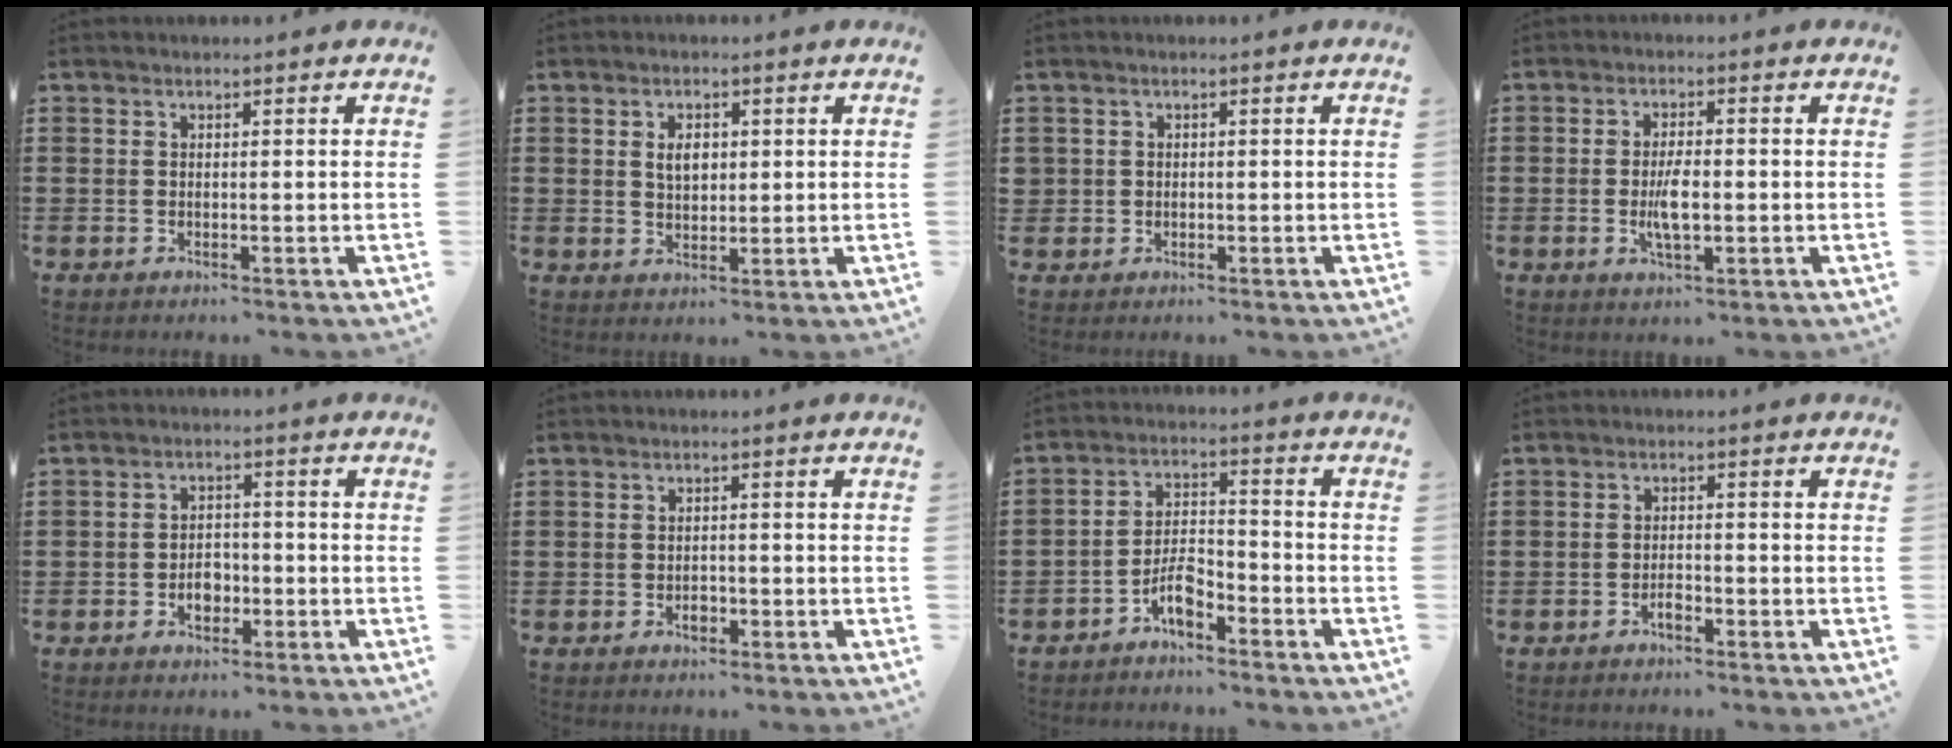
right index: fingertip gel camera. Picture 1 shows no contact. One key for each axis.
{"total": 3.2, "fx": 0.6, "fy": 2.0, "fz": 2.4, "tx": -0.045, "ty": 0.007, "tz": 0.008}
{"total": 1.1, "fx": -0.1, "fy": 1.0, "fz": 0.0, "tx": -0.003, "ty": 0.006, "tz": -0.004}
{"total": 4.8, "fx": -0.7, "fy": 1.7, "fz": 4.5, "tx": -0.093, "ty": -0.003, "tz": -0.017}
{"total": 3.6, "fx": -1.3, "fy": 2.6, "fz": 2.2, "tx": -0.036, "ty": 0.001, "tz": -0.026}
{"total": 1.6, "fx": -0.8, "fy": 1.1, "fz": 0.9, "tx": -0.019, "ty": 0.000, "tz": -0.015}
{"total": 5.3, "fx": -3.6, "fy": 2.0, "fz": 3.4, "tx": -0.080, "ty": 0.007, "tz": -0.074}
{"total": 1.7, "fx": -1.2, "fy": 0.7, "fz": 1.0, "tx": -0.022, "ty": 0.000, "tz": -0.023}